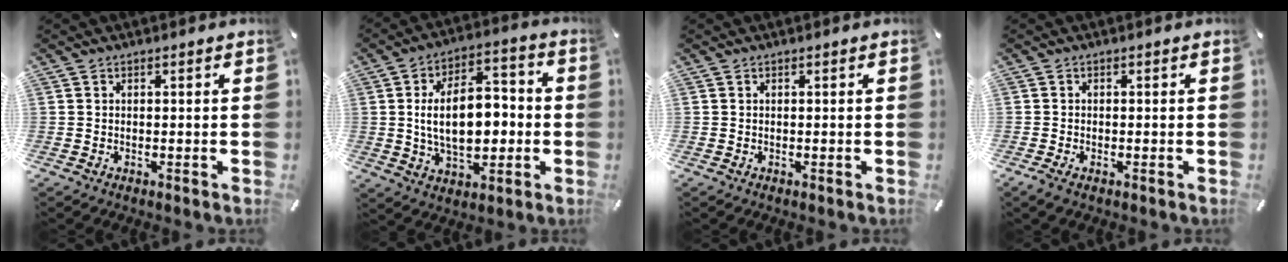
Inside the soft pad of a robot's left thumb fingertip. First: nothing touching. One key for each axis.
{"total": 15.6, "fx": -0.5, "fy": 9.4, "fz": 12.4, "tx": -0.218, "ty": 0.005, "tz": -0.011}
{"total": 0.0}
{"total": 1.2, "fx": -0.5, "fy": 0.6, "fz": 0.8, "tx": -0.016, "ty": -0.001, "tz": -0.009}